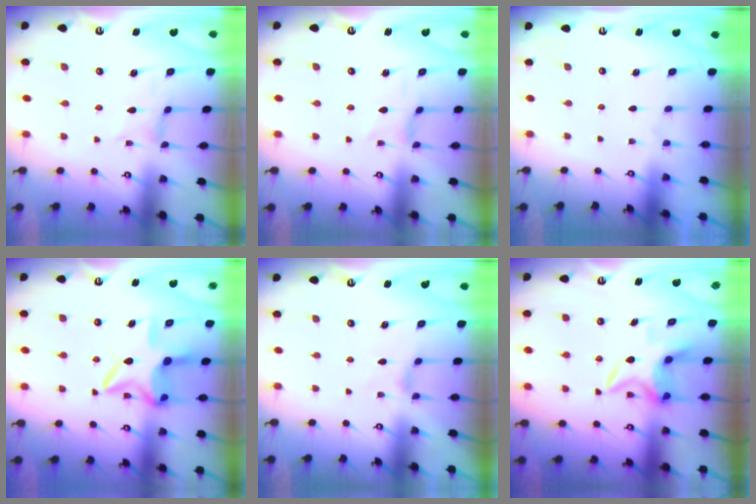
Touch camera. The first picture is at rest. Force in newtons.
{"total": 2.2, "press": 2.2, "slide": 0.2}
{"total": 0.0}
{"total": 12.1, "press": 12.0, "slide": 1.0}
{"total": 1.7, "press": 1.7, "slide": 0.4}
{"total": 6.9, "press": 6.9, "slide": 0.3}